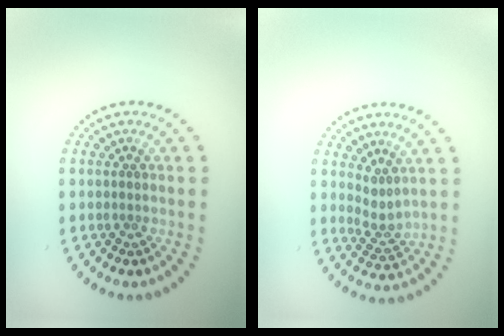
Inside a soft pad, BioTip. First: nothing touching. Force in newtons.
{"total": 2.1, "press": 1.5, "slide": 1.4}